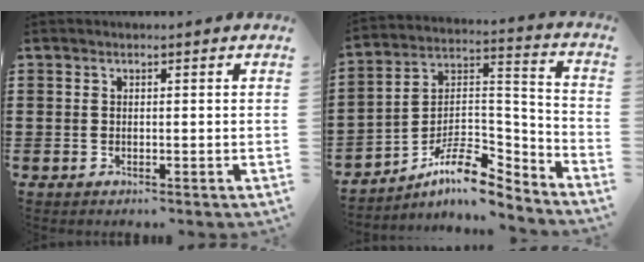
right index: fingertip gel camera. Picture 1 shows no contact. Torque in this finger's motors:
{"motor_torque": [0.89, 1.20, -0.02, 0.05]}